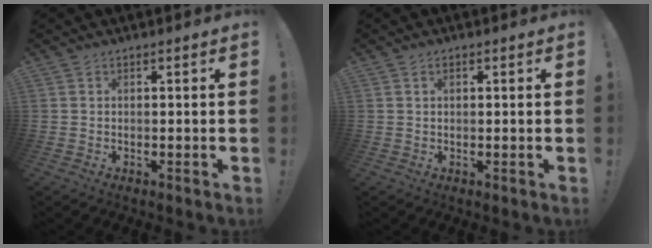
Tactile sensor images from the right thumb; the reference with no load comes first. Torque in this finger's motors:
{"motor_torque": [-0.16, 0.01, -0.45, 0.23, 0.07]}